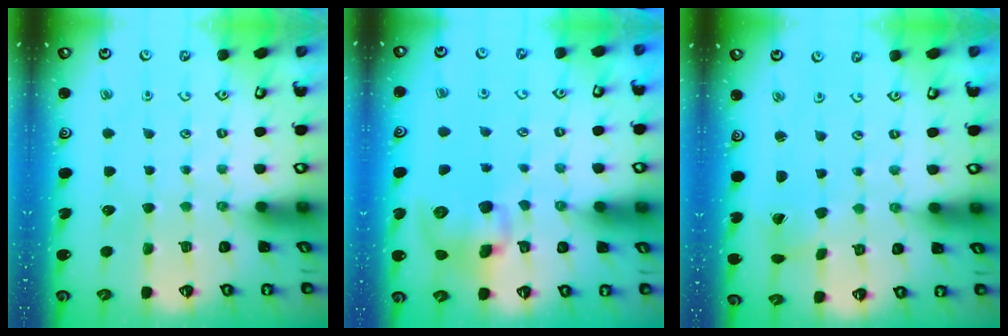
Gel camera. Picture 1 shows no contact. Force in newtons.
{"total": 11.1, "press": 10.9, "slide": 2.2}
{"total": 0.8, "press": 0.8, "slide": 0.1}